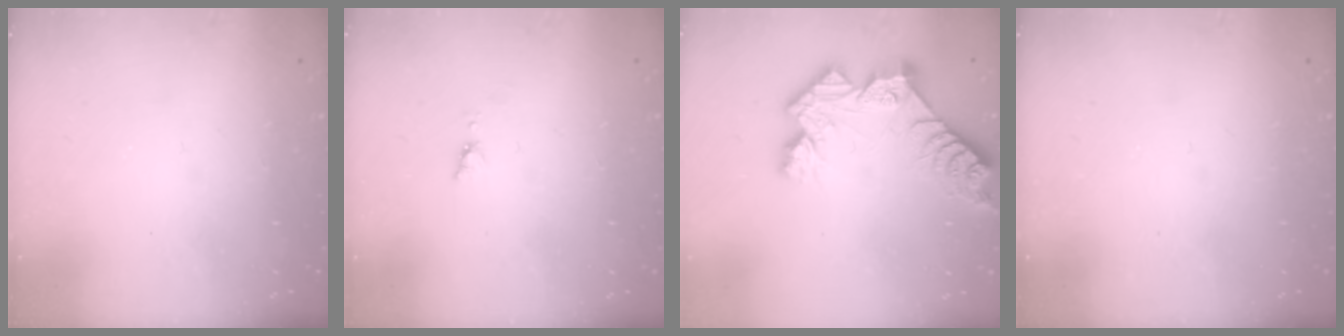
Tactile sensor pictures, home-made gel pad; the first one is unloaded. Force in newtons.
{"total": 5.7, "press": 5.7, "slide": 0.6}
{"total": 12.3, "press": 12.3, "slide": 1.3}
{"total": 0.0}